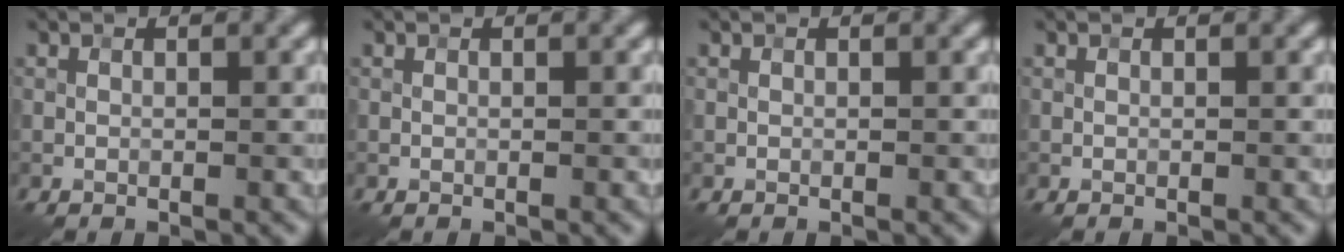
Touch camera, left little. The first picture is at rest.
{"total": 0.0}
{"total": 0.0}
{"total": 0.0}